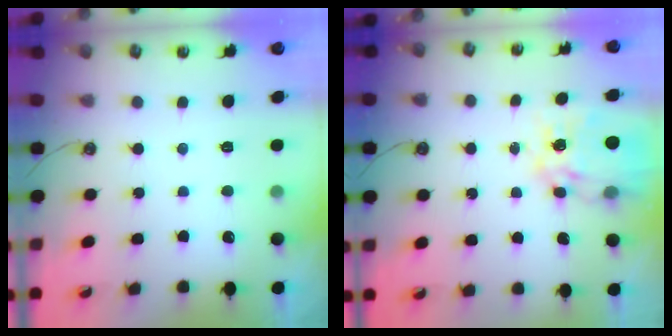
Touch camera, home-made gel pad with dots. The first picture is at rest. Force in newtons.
{"total": 15.1, "press": 15.1, "slide": 1.5}